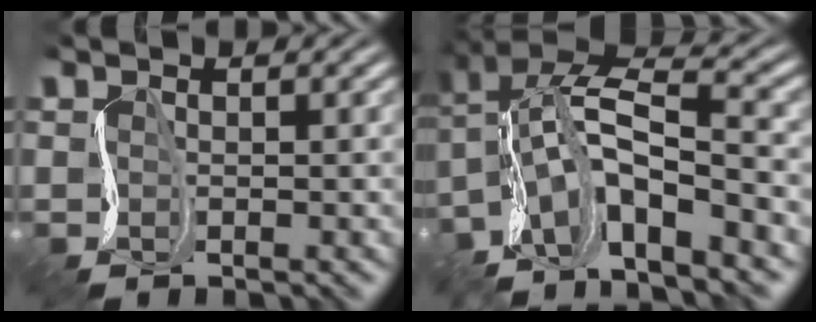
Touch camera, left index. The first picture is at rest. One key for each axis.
{"total": 7.9, "fx": -5.3, "fy": 1.2, "fz": 5.8, "tx": -0.094, "ty": 0.002, "tz": -0.102}